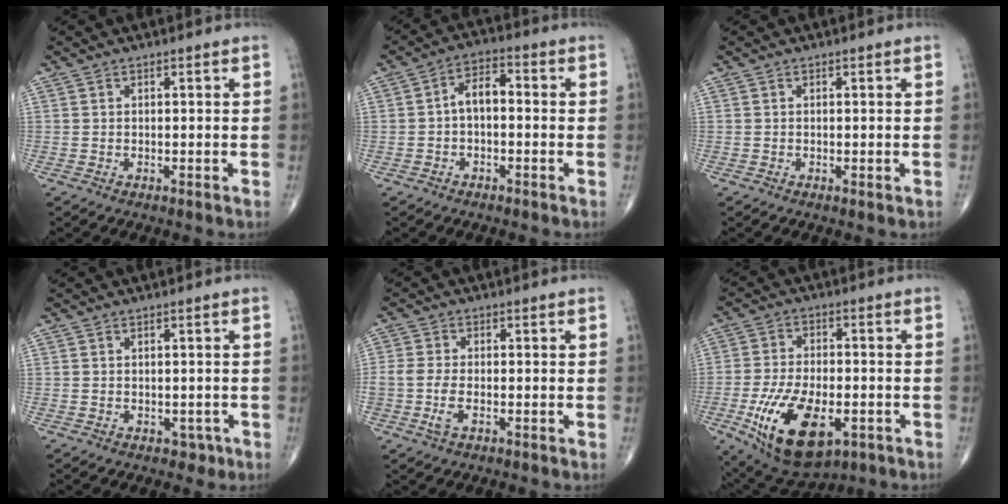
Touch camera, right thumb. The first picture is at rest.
{"total": 5.5, "force": [-0.5, 3.1, 4.5], "torque": [-0.069, 0.026, -0.020]}
{"total": 0.5, "force": [-0.1, 0.1, 0.5], "torque": [-0.014, -0.004, -0.001]}
{"total": 1.7, "force": [-0.6, 1.4, 0.7], "torque": [0.004, 0.003, -0.003]}
{"total": 4.4, "force": [-1.5, 2.2, 3.6], "torque": [-0.089, 0.006, -0.030]}
{"total": 17.5, "force": [-6.3, 8.8, 13.7], "torque": [-0.242, 0.005, -0.090]}